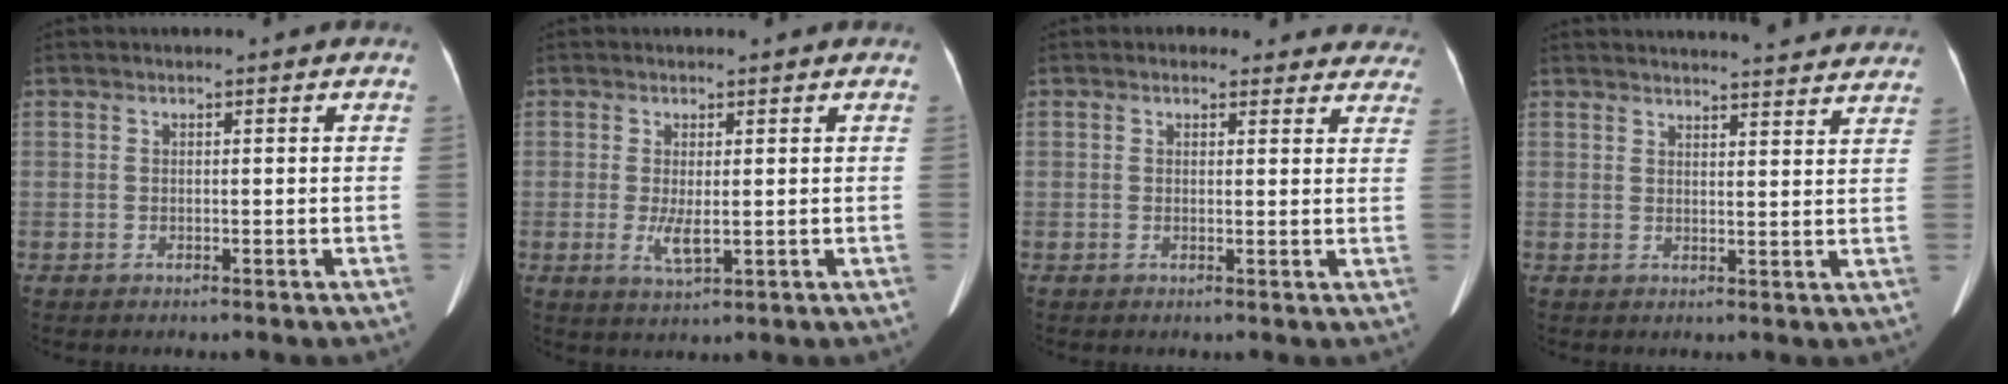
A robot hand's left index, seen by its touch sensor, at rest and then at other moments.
{"total": 3.4, "force": [0.3, 0.9, 3.3], "torque": [-0.063, -0.007, 0.010]}
{"total": 8.9, "force": [8.0, 3.8, 1.0], "torque": [0.035, -0.003, 0.060]}
{"total": 18.9, "force": [18.0, 2.0, 5.4], "torque": [-0.065, -0.002, 0.212]}